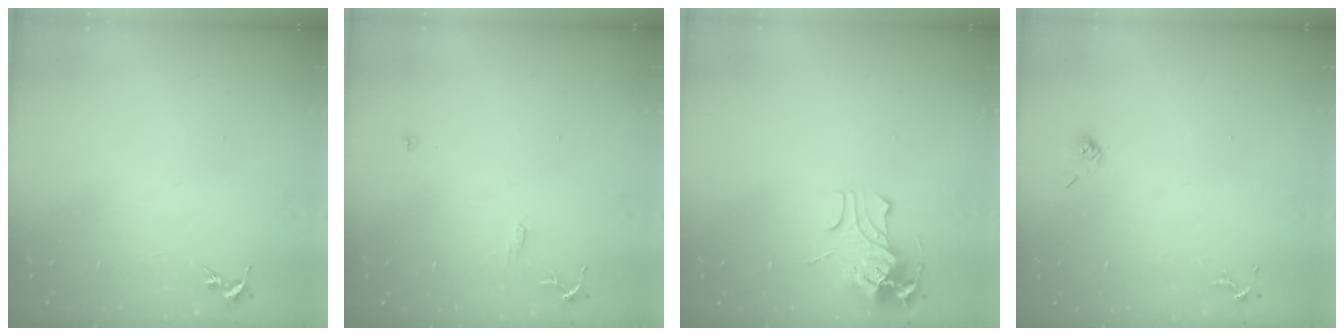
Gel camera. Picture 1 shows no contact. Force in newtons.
{"total": 7.1, "press": 7.1, "slide": 0.7}
{"total": 9.9, "press": 9.9, "slide": 1.2}
{"total": 3.6, "press": 3.4, "slide": 1.2}